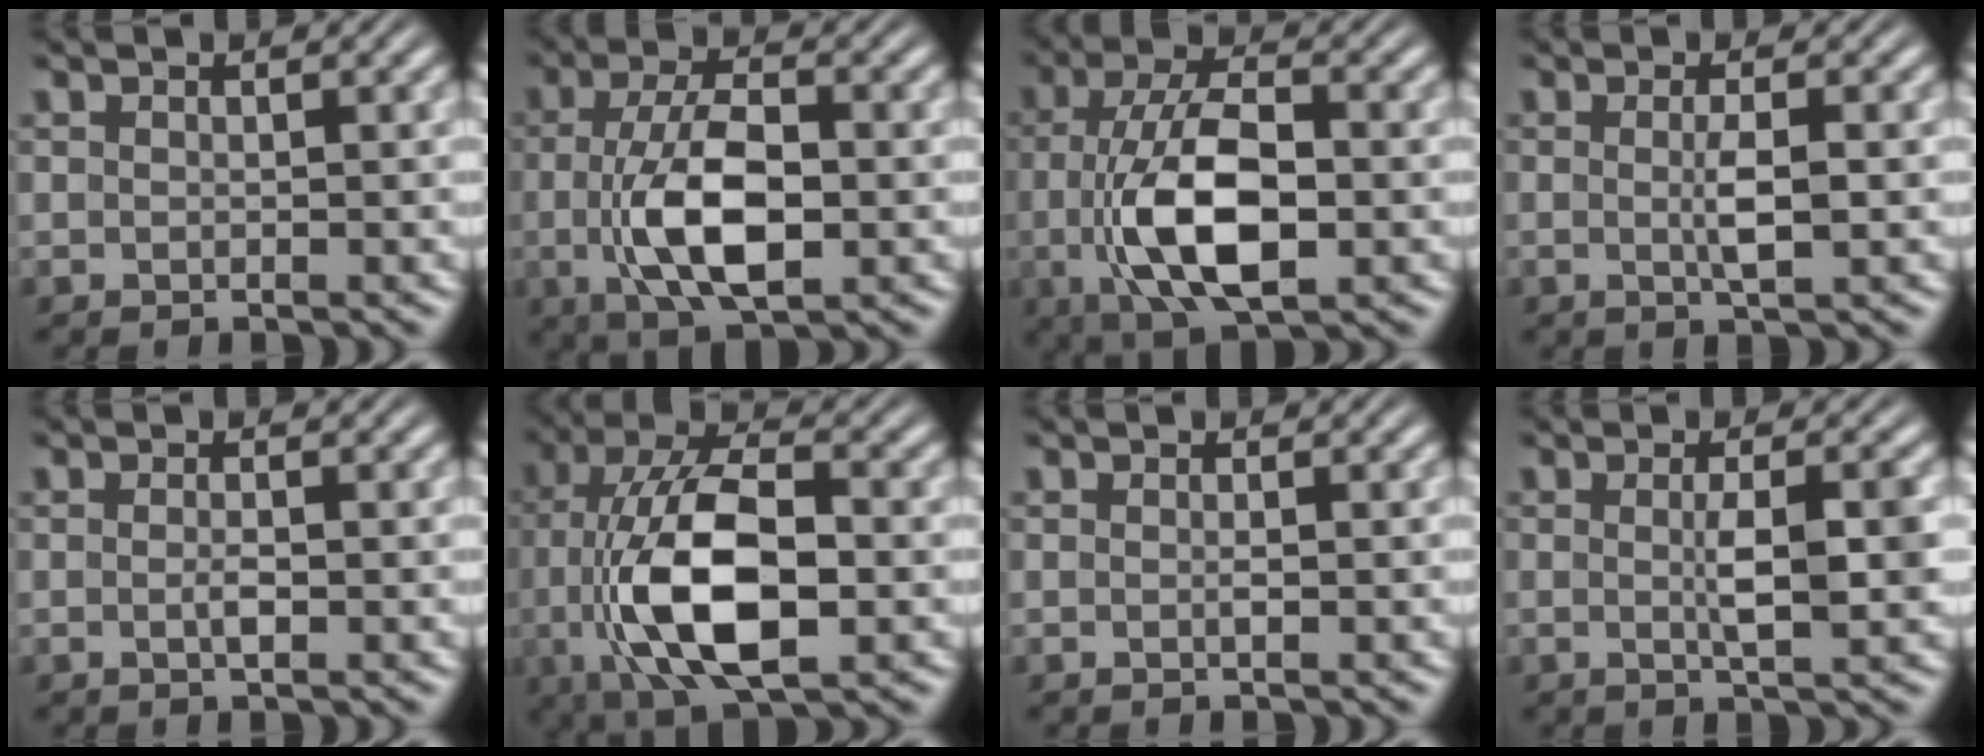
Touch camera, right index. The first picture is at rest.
{"total": 7.4, "force": [-0.9, 3.1, 6.6], "torque": [-0.122, -0.017, -0.010]}
{"total": 9.0, "force": [-0.9, 4.2, 8.0], "torque": [-0.149, -0.022, -0.005]}
{"total": 2.3, "force": [-0.4, 0.0, 2.2], "torque": [-0.039, -0.011, -0.003]}
{"total": 1.1, "force": [-0.5, 0.2, 1.0], "torque": [-0.015, -0.007, -0.009]}
{"total": 11.3, "force": [-0.2, 5.8, 9.7], "torque": [-0.193, -0.027, 0.010]}
{"total": 0.5, "force": [-0.2, 0.2, 0.4], "torque": [-0.007, -0.003, -0.005]}
{"total": 3.2, "force": [-0.4, 0.3, 3.2], "torque": [-0.048, -0.011, -0.002]}